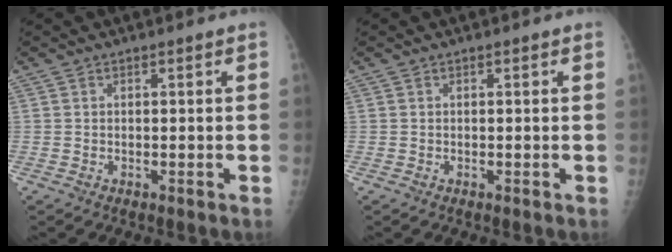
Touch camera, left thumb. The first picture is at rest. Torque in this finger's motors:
{"motor_torque": [0.00, 0.00, 0.00, 0.00, 0.00]}